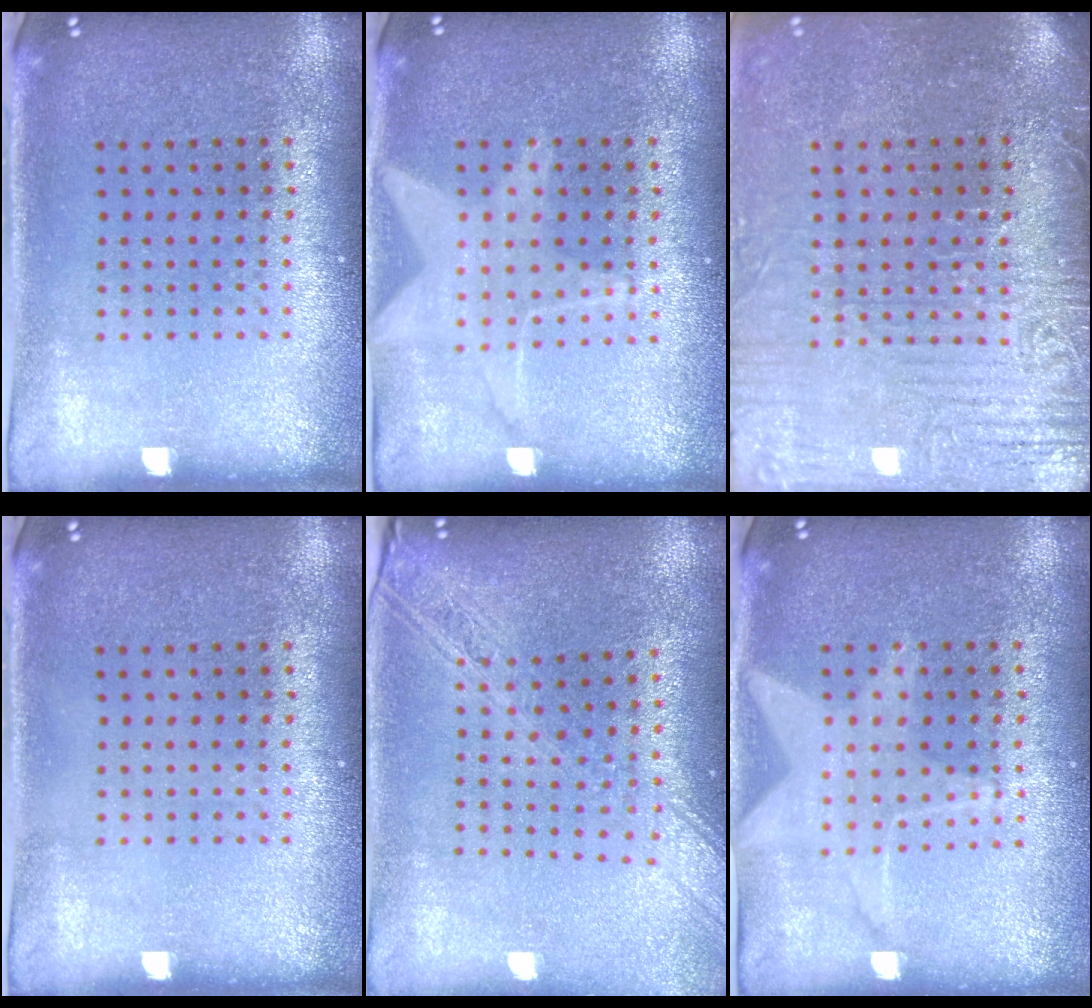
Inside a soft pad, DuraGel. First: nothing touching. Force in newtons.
{"total": 1.4, "press": 1.3, "slide": 0.4}
{"total": 3.8, "press": 3.4, "slide": 1.7}
{"total": 0.0}
{"total": 2.1, "press": 1.8, "slide": 1.1}
{"total": 1.4, "press": 1.4, "slide": 0.1}